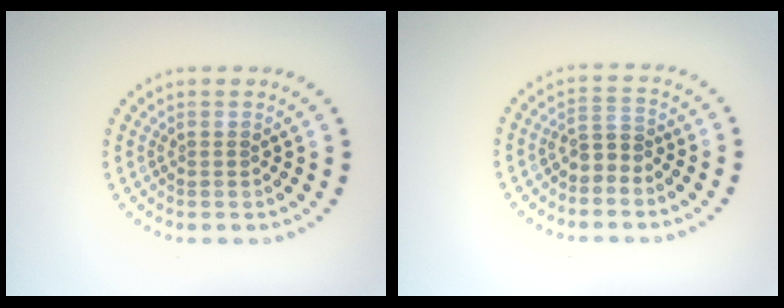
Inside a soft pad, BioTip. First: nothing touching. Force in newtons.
{"total": 1.9, "press": 1.6, "slide": 1.0}